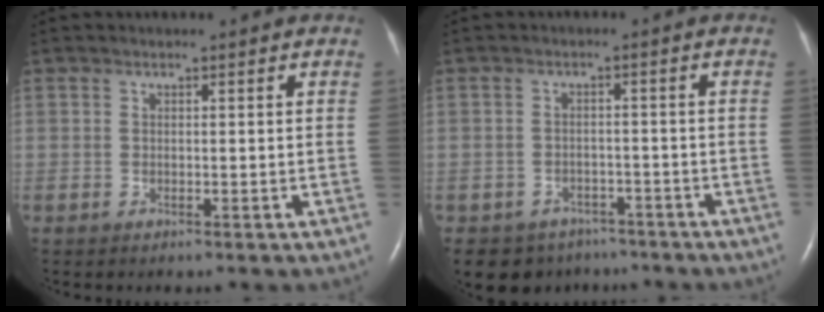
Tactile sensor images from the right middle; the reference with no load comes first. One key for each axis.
{"total": 6.3, "fx": -4.8, "fy": 4.0, "fz": 0.2, "tx": -0.001, "ty": 0.012, "tz": -0.066}